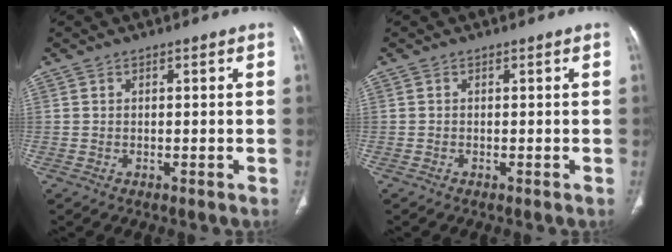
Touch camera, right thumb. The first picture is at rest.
{"total": 0.0}